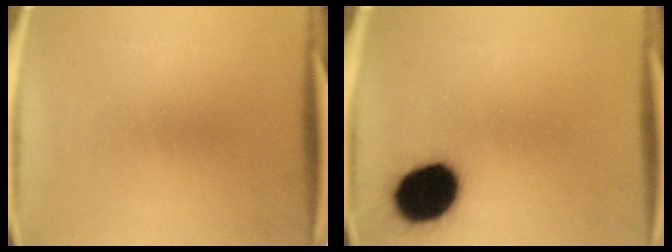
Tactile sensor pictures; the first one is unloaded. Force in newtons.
{"total": 16.6}